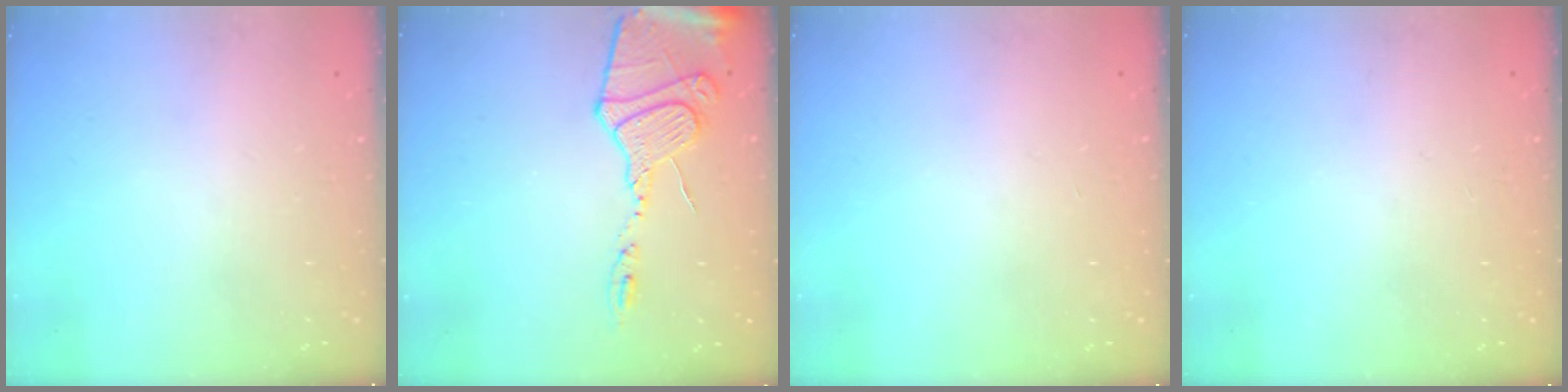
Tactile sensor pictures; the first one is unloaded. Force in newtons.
{"total": 14.7, "press": 14.7, "slide": 1.6}
{"total": 0.0}
{"total": 0.0}